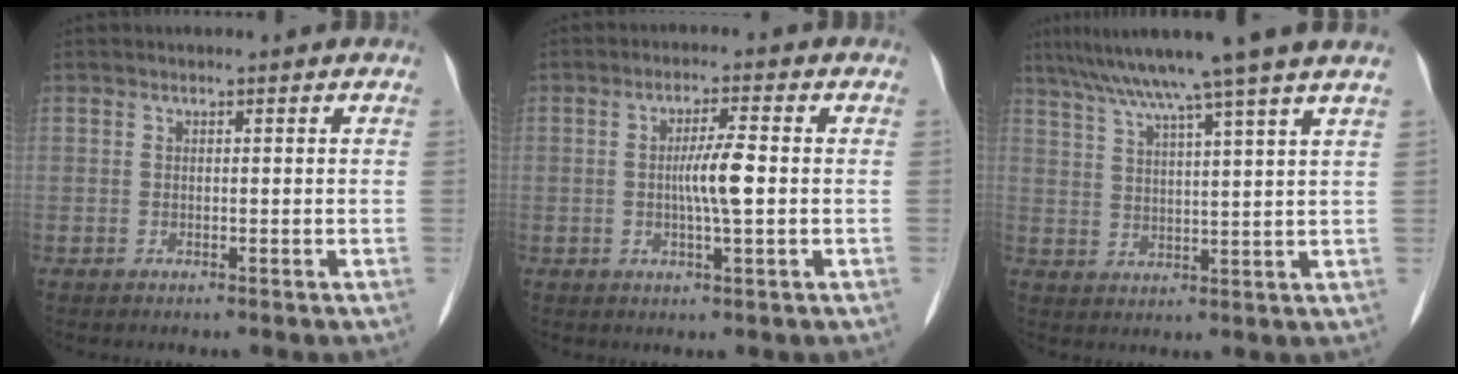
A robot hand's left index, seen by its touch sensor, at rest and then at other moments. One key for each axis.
{"total": 4.8, "fx": -0.3, "fy": 0.2, "fz": 4.8, "tx": -0.092, "ty": -0.003, "tz": -0.005}
{"total": 14.2, "fx": 11.3, "fy": -2.2, "fz": 8.3, "tx": -0.135, "ty": 0.011, "tz": 0.159}